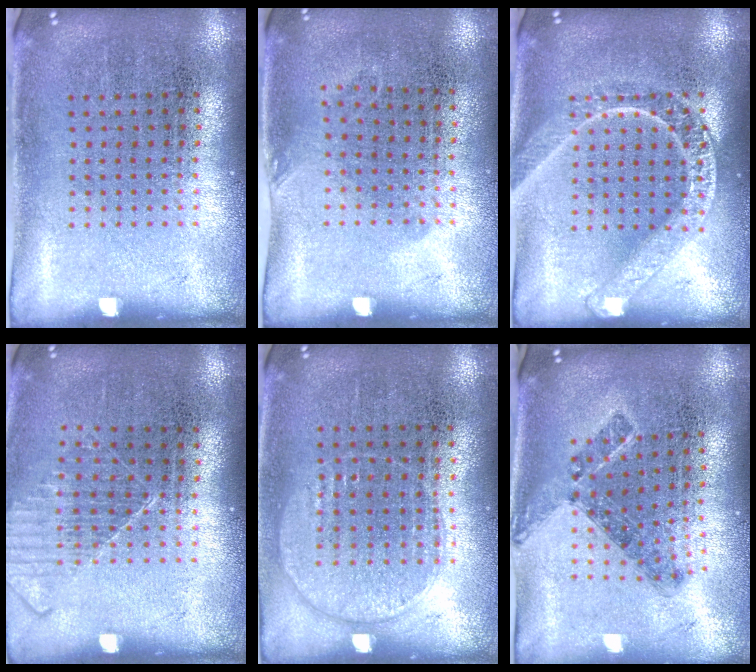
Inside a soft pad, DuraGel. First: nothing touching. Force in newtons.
{"total": 0.8, "press": 0.6, "slide": 0.5}
{"total": 3.0, "press": 2.9, "slide": 0.4}
{"total": 1.1, "press": 1.1, "slide": 0.1}
{"total": 1.0, "press": 0.9, "slide": 0.4}
{"total": 0.8, "press": 0.8, "slide": 0.3}